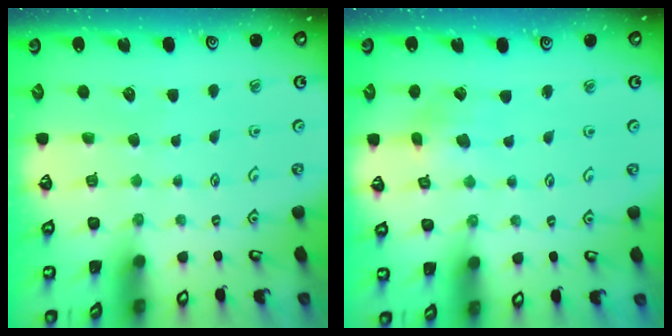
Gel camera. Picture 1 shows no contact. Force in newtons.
{"total": 2.8, "press": 2.8, "slide": 0.1}